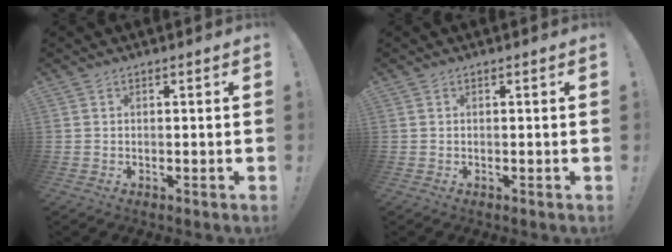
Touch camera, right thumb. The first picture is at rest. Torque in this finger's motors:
{"motor_torque": [0.01, 0.01, 0.00, 0.00, 0.00]}